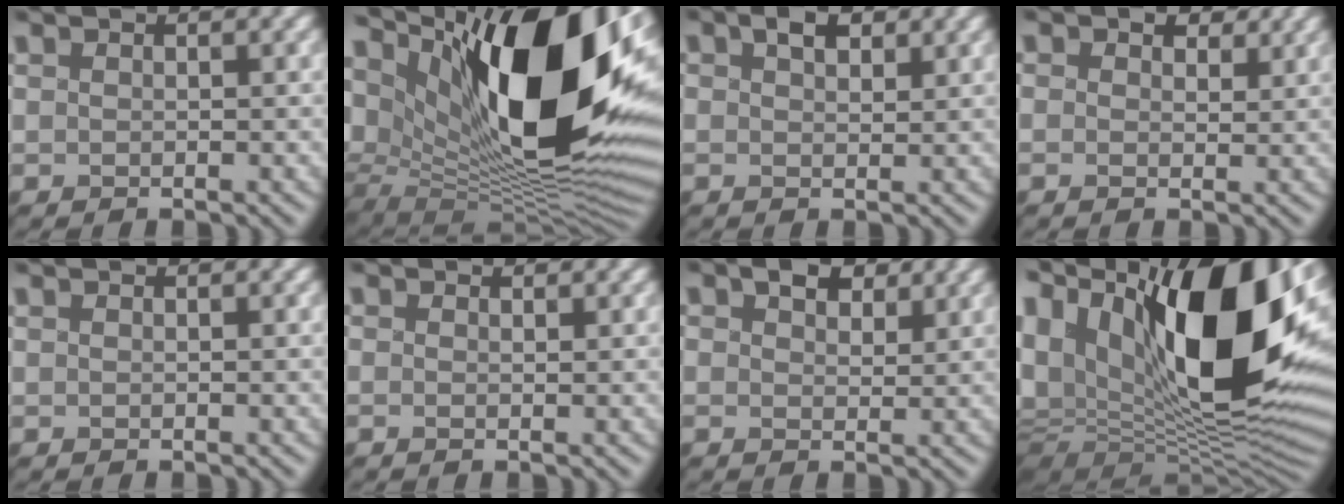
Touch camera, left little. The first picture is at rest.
{"total": 19.4, "force": [5.2, 9.1, 16.3], "torque": [-0.258, 0.005, 0.090]}
{"total": 2.4, "force": [1.1, 1.4, 1.7], "torque": [-0.033, -0.001, 0.013]}
{"total": 3.3, "force": [1.9, 2.2, 1.6], "torque": [-0.033, -0.010, 0.024]}
{"total": 0.0}
{"total": 0.0}
{"total": 3.3, "force": [1.7, 2.0, 1.9], "torque": [-0.034, -0.002, 0.017]}
{"total": 22.0, "force": [4.6, 12.4, 17.6], "torque": [-0.332, 0.027, 0.077]}